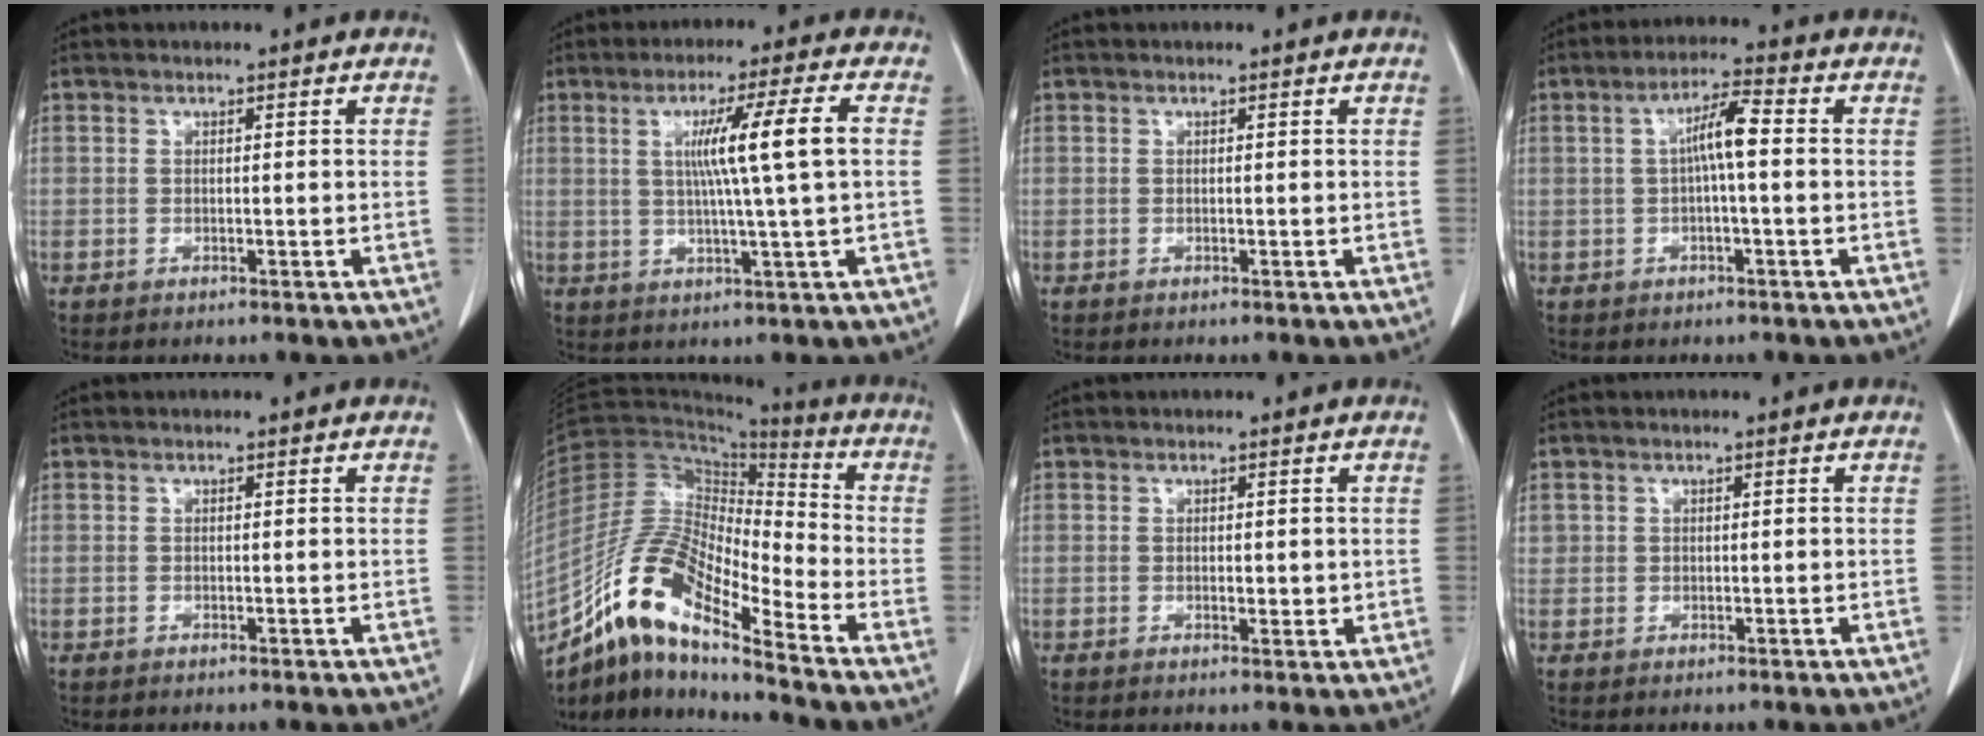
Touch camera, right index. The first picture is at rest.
{"total": 9.0, "force": [1.3, -1.4, 8.8], "torque": [-0.147, 0.004, 0.027]}
{"total": 0.0}
{"total": 5.2, "force": [0.2, 0.5, 5.2], "torque": [-0.092, 0.014, 0.003]}
{"total": 0.0}
{"total": 15.1, "force": [-10.8, 2.6, 10.2], "torque": [-0.204, 0.012, -0.196]}
{"total": 1.5, "force": [0.1, 0.9, 1.3], "torque": [-0.015, -0.003, 0.003]}
{"total": 0.9, "force": [0.3, 0.9, 0.1], "torque": [0.009, 0.005, 0.002]}